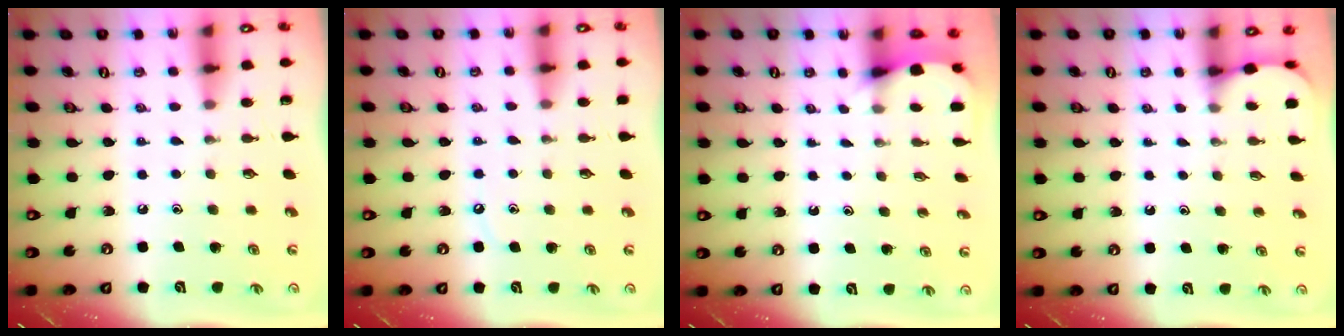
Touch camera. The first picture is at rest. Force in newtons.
{"total": 3.4, "press": 3.3, "slide": 0.5}
{"total": 2.8, "press": 2.8, "slide": 0.3}
{"total": 1.4, "press": 1.4, "slide": 0.1}